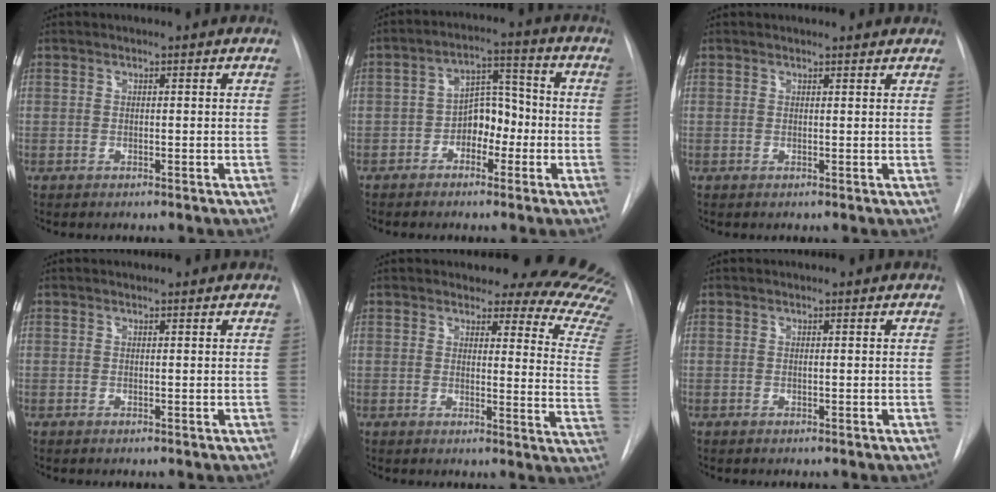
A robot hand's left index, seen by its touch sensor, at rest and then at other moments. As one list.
[{"total": 6.5, "force": [-3.2, 3.7, 4.2], "torque": [-0.066, 0.021, -0.058]}, {"total": 2.7, "force": [2.5, 0.8, 0.4], "torque": [-0.005, 0.008, 0.017]}, {"total": 1.0, "force": [0.9, 0.4, 0.1], "torque": [-0.009, 0.010, 0.002]}, {"total": 17.0, "force": [16.2, 3.1, 4.0], "torque": [-0.011, -0.147, 0.137]}, {"total": 0.5, "force": [-0.5, 0.0, 0.1], "torque": [-0.002, -0.001, -0.013]}]